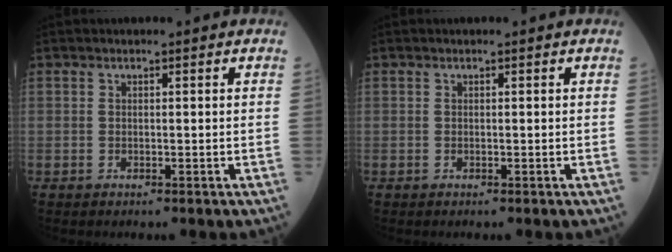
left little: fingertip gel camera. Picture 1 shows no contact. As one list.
[{"total": 0.0}]